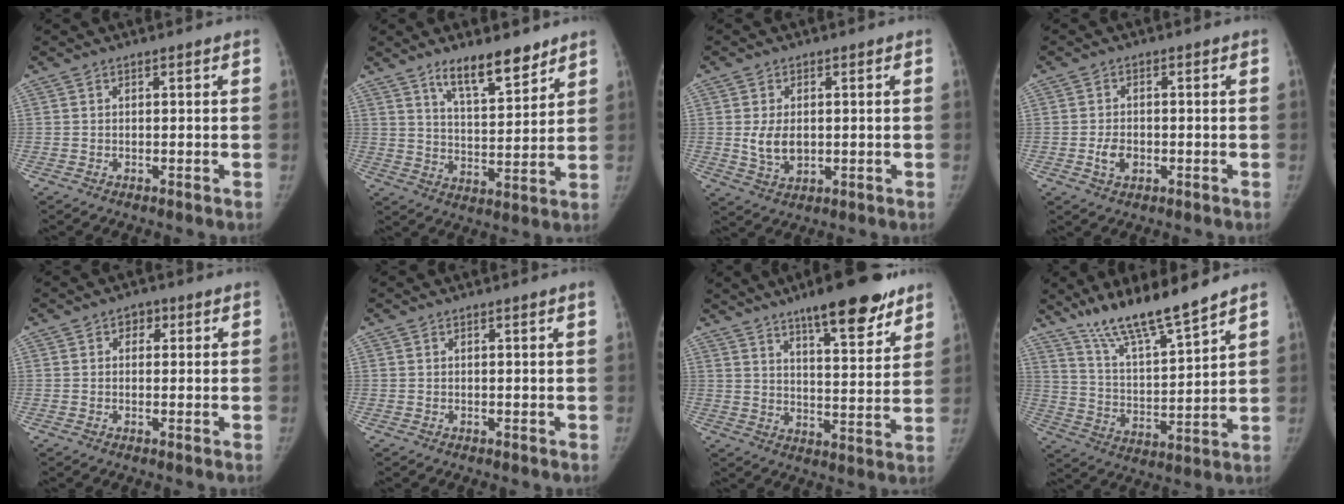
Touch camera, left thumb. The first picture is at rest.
{"total": 10.8, "force": [7.9, 3.4, 6.5], "torque": [-0.083, -0.058, 0.137]}
{"total": 5.7, "force": [0.1, 3.8, 4.2], "torque": [-0.070, -0.009, 0.012]}
{"total": 3.6, "force": [-1.0, 2.6, 2.3], "torque": [-0.037, 0.003, -0.015]}
{"total": 2.4, "force": [0.9, 1.9, 1.3], "torque": [0.002, 0.002, 0.006]}
{"total": 0.8, "force": [0.4, -0.2, 0.6], "torque": [-0.011, 0.000, 0.009]}
{"total": 16.2, "force": [11.2, 4.2, 10.9], "torque": [-0.124, -0.060, 0.170]}
{"total": 13.9, "force": [11.2, 1.4, 8.1], "torque": [-0.133, -0.068, 0.209]}